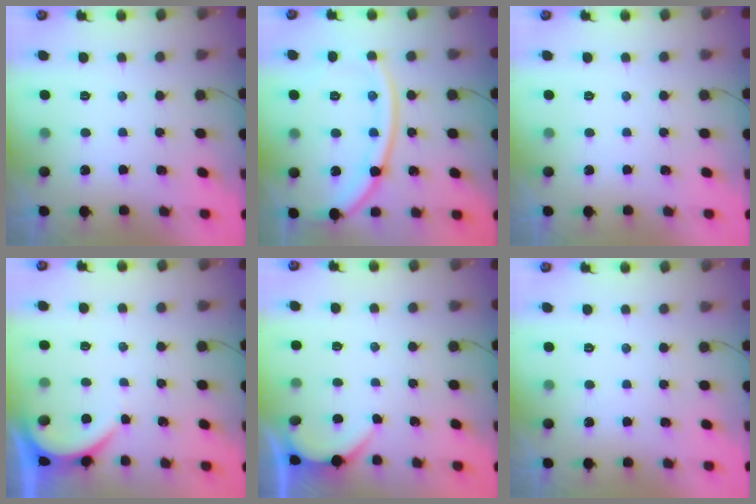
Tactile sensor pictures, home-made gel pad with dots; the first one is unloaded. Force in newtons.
{"total": 15.5, "press": 15.4, "slide": 1.7}
{"total": 0.0}
{"total": 2.2, "press": 2.2, "slide": 0.2}
{"total": 2.1, "press": 2.1, "slide": 0.3}
{"total": 0.0}